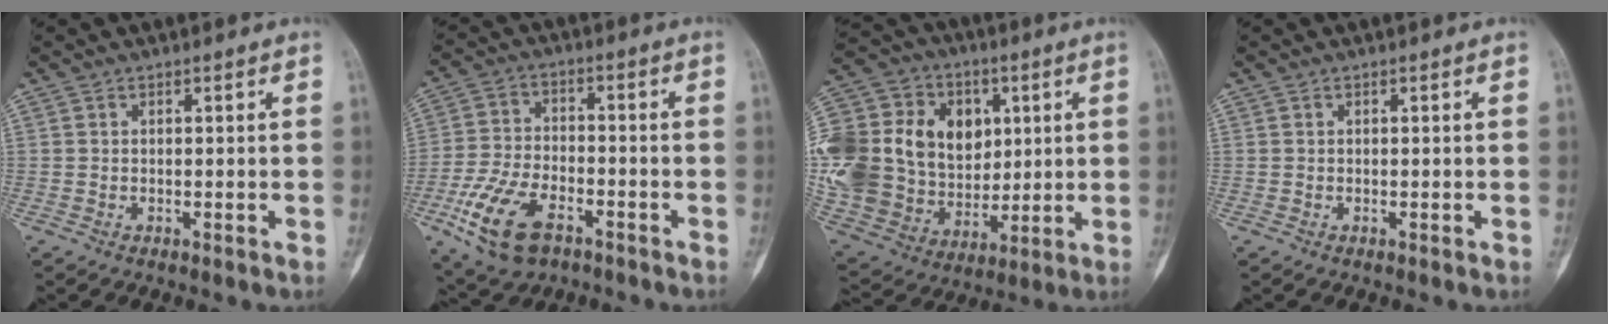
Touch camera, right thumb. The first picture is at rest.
{"total": 13.4, "force": [-6.6, 7.4, 9.1], "torque": [-0.176, 0.014, -0.120]}
{"total": 34.1, "force": [5.6, 26.8, 20.3], "torque": [-0.448, 0.053, 0.120]}
{"total": 0.0}